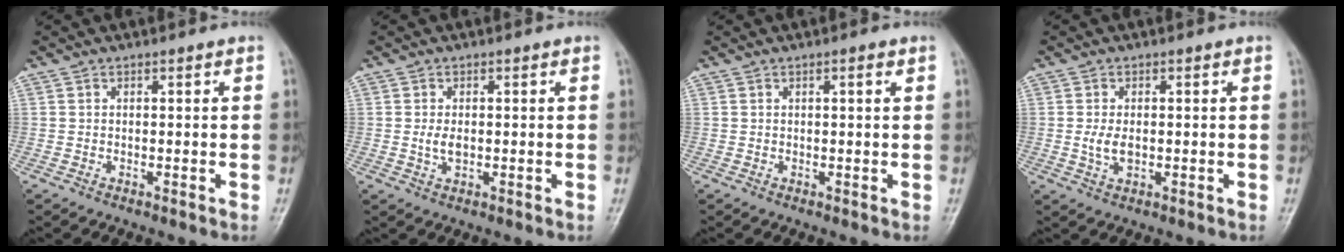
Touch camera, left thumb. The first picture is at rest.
{"total": 2.5, "force": [-0.1, 1.5, 2.0], "torque": [-0.039, -0.004, -0.001]}
{"total": 1.2, "force": [0.6, 0.3, 1.1], "torque": [-0.016, 0.001, 0.006]}
{"total": 3.3, "force": [-0.2, 2.0, 2.6], "torque": [-0.053, -0.005, -0.003]}